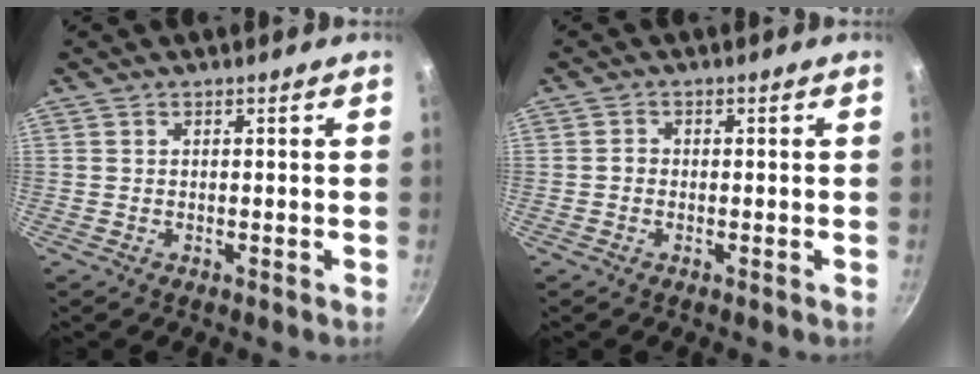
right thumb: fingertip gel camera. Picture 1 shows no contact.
{"total": 1.2, "force": [-0.3, 1.0, 0.5], "torque": [-0.006, 0.006, -0.007]}